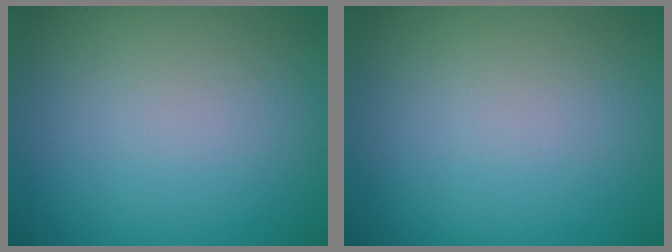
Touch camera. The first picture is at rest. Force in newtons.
{"total": 0.0}